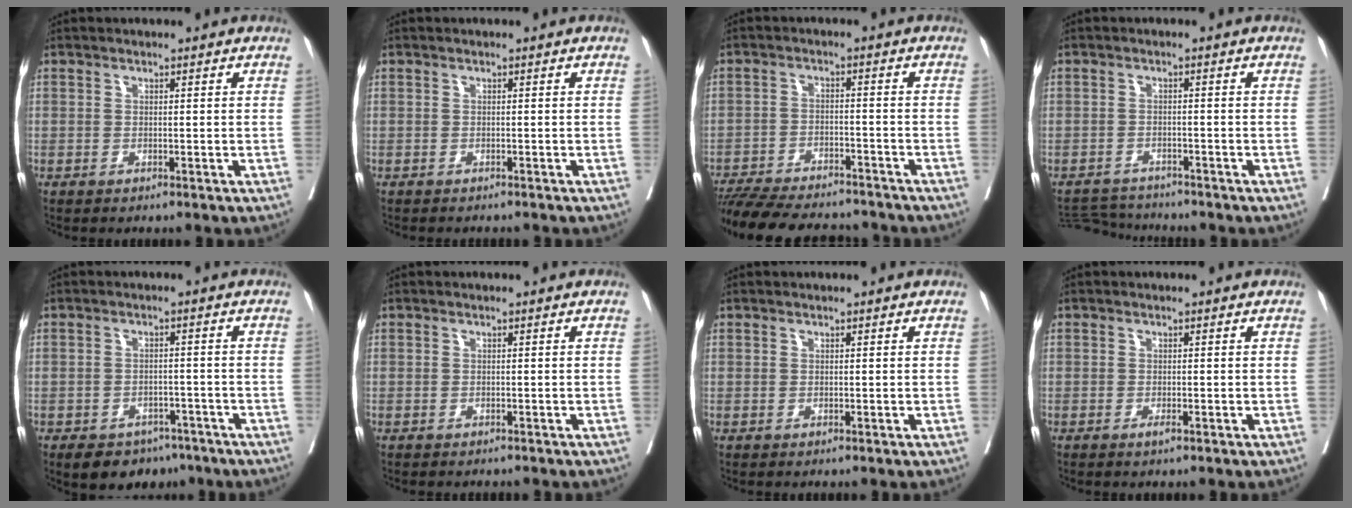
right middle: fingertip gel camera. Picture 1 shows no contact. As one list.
[{"total": 3.6, "force": [-3.3, 0.7, 1.2], "torque": [-0.021, -0.006, -0.041]}, {"total": 16.5, "force": [-14.9, 3.4, 6.2], "torque": [-0.134, -0.013, -0.217]}, {"total": 5.2, "force": [-5.2, 0.0, -0.2], "torque": [-0.002, -0.009, -0.090]}, {"total": 7.3, "force": [-5.4, 4.4, 2.1], "torque": [-0.023, 0.007, -0.073]}, {"total": 2.6, "force": [-2.4, 0.5, 0.8], "torque": [-0.018, -0.006, -0.030]}, {"total": 0.0}, {"total": 0.9, "force": [-0.6, 0.0, 0.7], "torque": [-0.018, -0.003, -0.010]}]